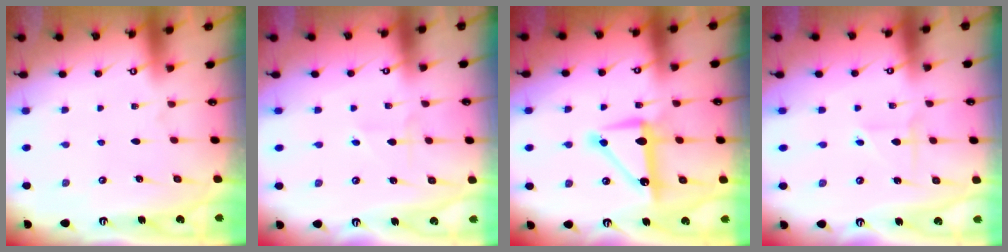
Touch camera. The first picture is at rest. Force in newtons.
{"total": 2.2, "press": 2.2, "slide": 0.3}
{"total": 11.9, "press": 11.9, "slide": 0.8}
{"total": 2.6, "press": 2.6, "slide": 0.3}